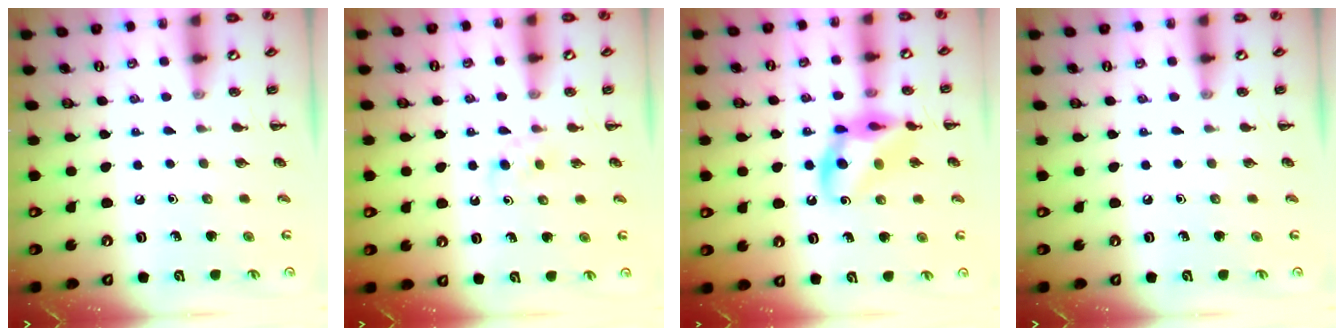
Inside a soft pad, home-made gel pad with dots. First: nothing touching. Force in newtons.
{"total": 2.9, "press": 2.6, "slide": 1.1}
{"total": 13.1, "press": 12.9, "slide": 2.4}
{"total": 0.0}